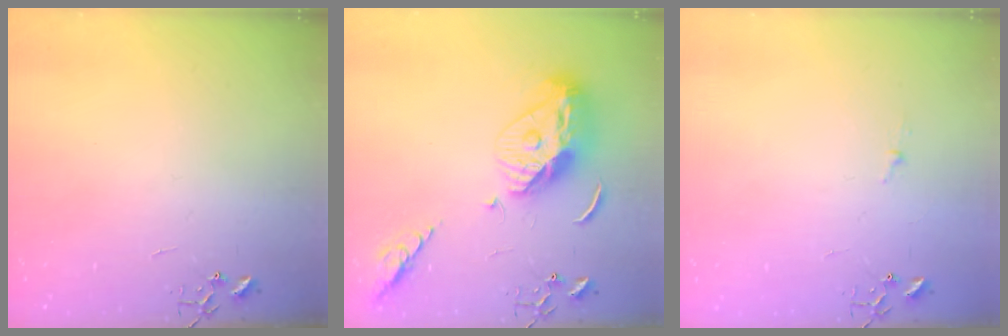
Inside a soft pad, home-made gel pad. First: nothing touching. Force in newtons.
{"total": 15.9, "press": 15.8, "slide": 1.5}
{"total": 3.1, "press": 3.1, "slide": 0.4}